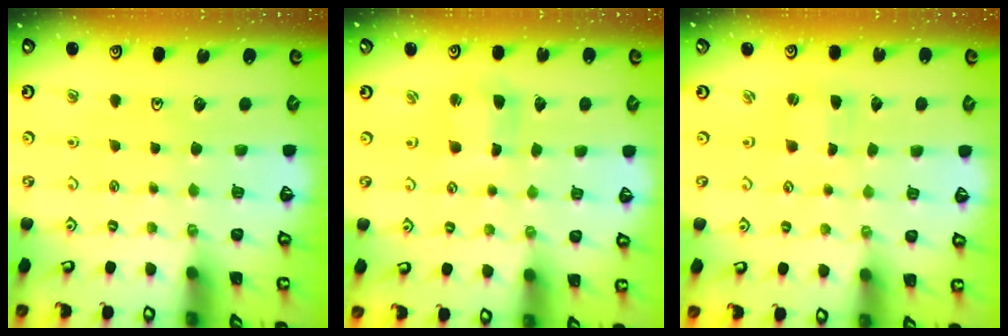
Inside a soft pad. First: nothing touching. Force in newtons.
{"total": 2.9, "press": 2.9, "slide": 0.3}
{"total": 1.0, "press": 1.0, "slide": 0.3}